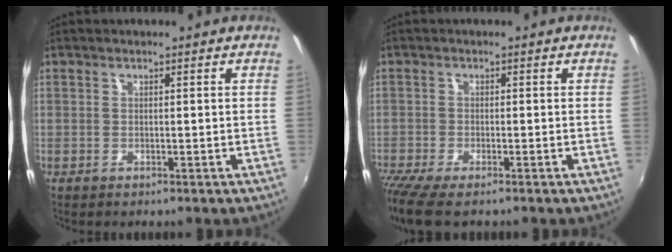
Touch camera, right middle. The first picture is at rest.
{"total": 5.1, "force": [-4.0, 0.5, 3.2], "torque": [-0.076, -0.028, -0.072]}